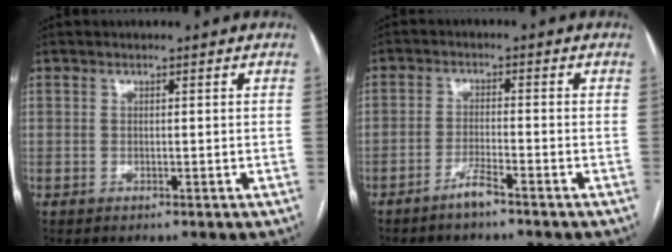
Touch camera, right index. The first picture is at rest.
{"total": 3.2, "force": [-2.6, 0.0, 1.9], "torque": [-0.038, -0.002, -0.050]}